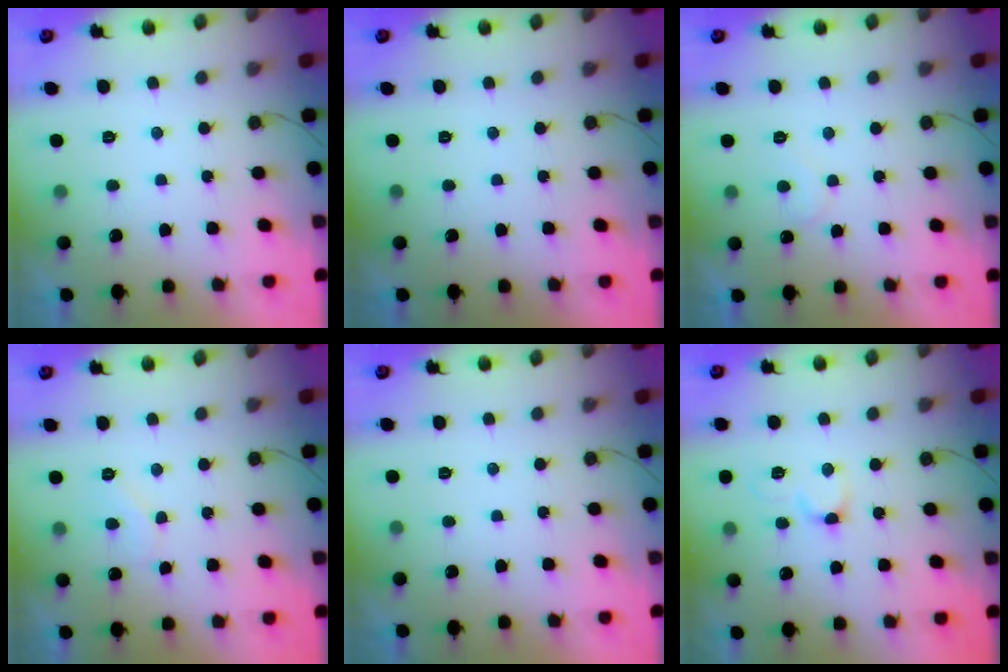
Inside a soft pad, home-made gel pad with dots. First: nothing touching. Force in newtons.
{"total": 0.0}
{"total": 5.3, "press": 5.3, "slide": 0.5}
{"total": 4.4, "press": 4.4, "slide": 0.4}
{"total": 0.0}
{"total": 4.9, "press": 4.8, "slide": 0.5}